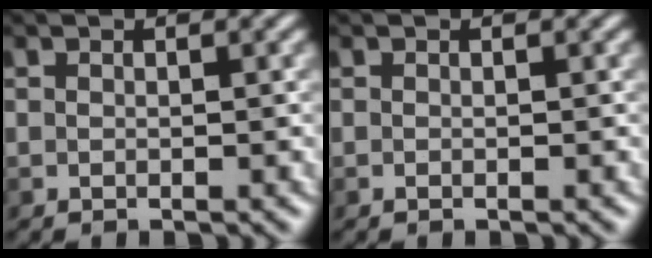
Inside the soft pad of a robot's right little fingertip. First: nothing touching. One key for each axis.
{"total": 0.0}